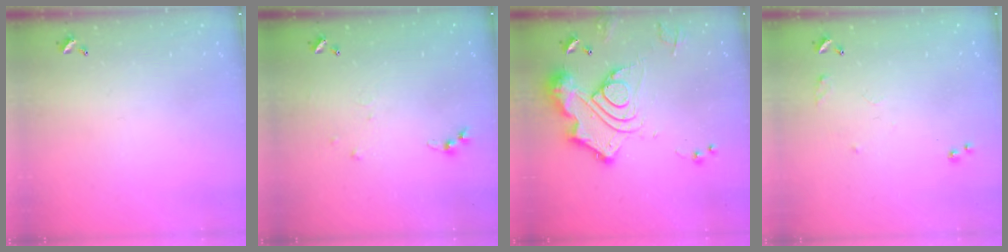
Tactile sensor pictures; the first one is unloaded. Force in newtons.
{"total": 3.6, "press": 3.6, "slide": 0.5}
{"total": 17.0, "press": 16.9, "slide": 1.8}
{"total": 7.8, "press": 7.7, "slide": 0.9}